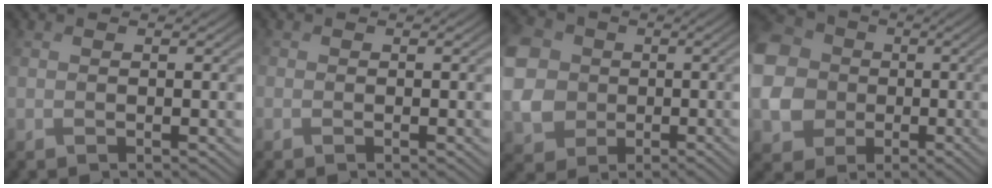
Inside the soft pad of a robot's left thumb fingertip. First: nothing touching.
{"total": 0.7, "force": [-0.4, 0.5, 0.3], "torque": [-0.011, 0.000, -0.004]}
{"total": 8.6, "force": [0.7, 7.7, 3.8], "torque": [-0.134, -0.006, 0.010]}
{"total": 14.7, "force": [0.8, 13.7, 5.1], "torque": [-0.210, 0.010, -0.008]}